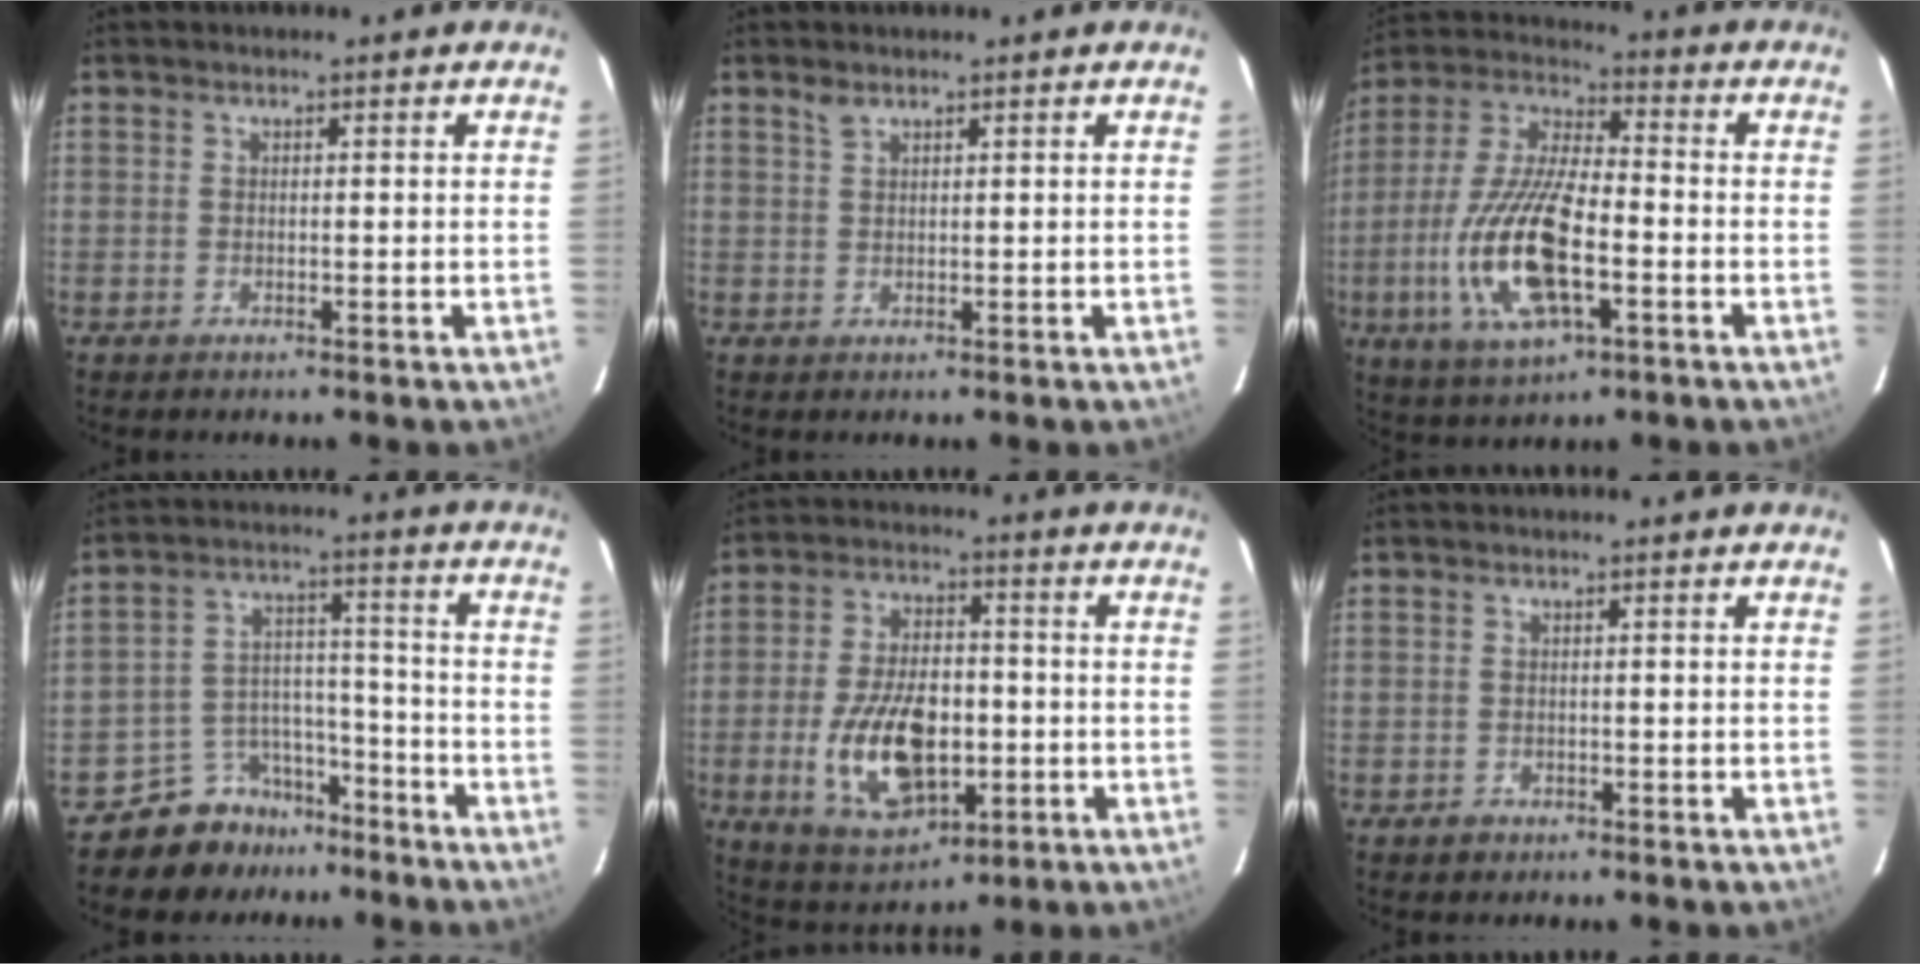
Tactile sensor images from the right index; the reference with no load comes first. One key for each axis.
{"total": 1.5, "fx": 1.2, "fy": 0.7, "fz": 0.7, "tx": -0.010, "ty": 0.003, "tz": 0.022}
{"total": 18.2, "fx": -5.2, "fy": 7.0, "fz": 16.0, "tx": -0.342, "ty": -0.010, "tz": -0.098}
{"total": 9.8, "fx": -7.8, "fy": 5.9, "fz": 0.3, "tx": -0.016, "ty": 0.058, "tz": -0.120}
{"total": 16.0, "fx": -3.6, "fy": 9.0, "fz": 12.7, "tx": -0.253, "ty": 0.000, "tz": -0.045}
{"total": 1.7, "fx": -0.6, "fy": 1.6, "fz": 0.2, "tx": -0.001, "ty": 0.003, "tz": -0.004}